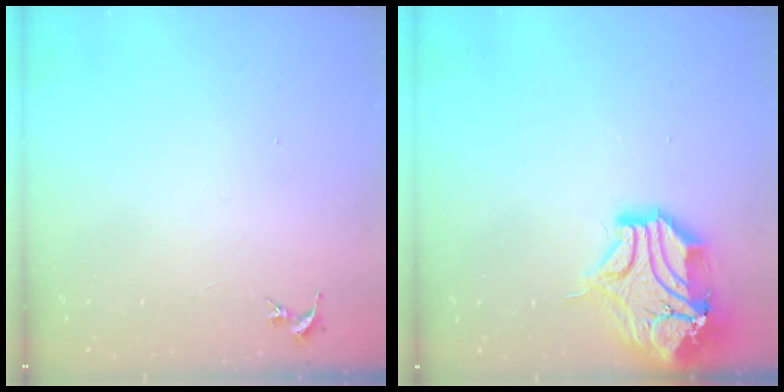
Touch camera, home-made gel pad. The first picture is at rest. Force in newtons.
{"total": 16.8, "press": 16.6, "slide": 2.4}